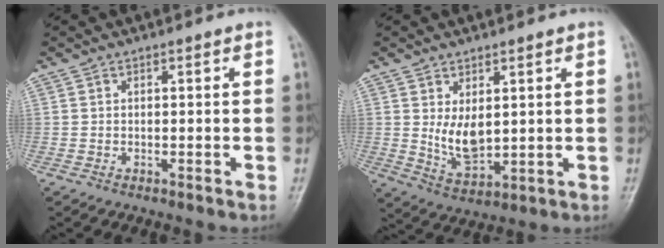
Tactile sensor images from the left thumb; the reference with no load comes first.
{"total": 6.7, "force": [1.5, 3.7, 5.4], "torque": [-0.083, -0.025, 0.041]}